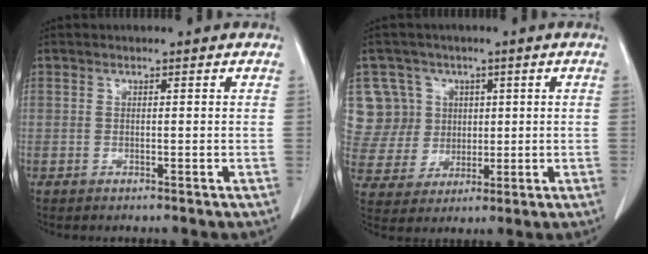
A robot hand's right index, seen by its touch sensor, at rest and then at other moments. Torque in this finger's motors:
{"motor_torque": [-0.17, 0.35, -0.03, -0.01]}